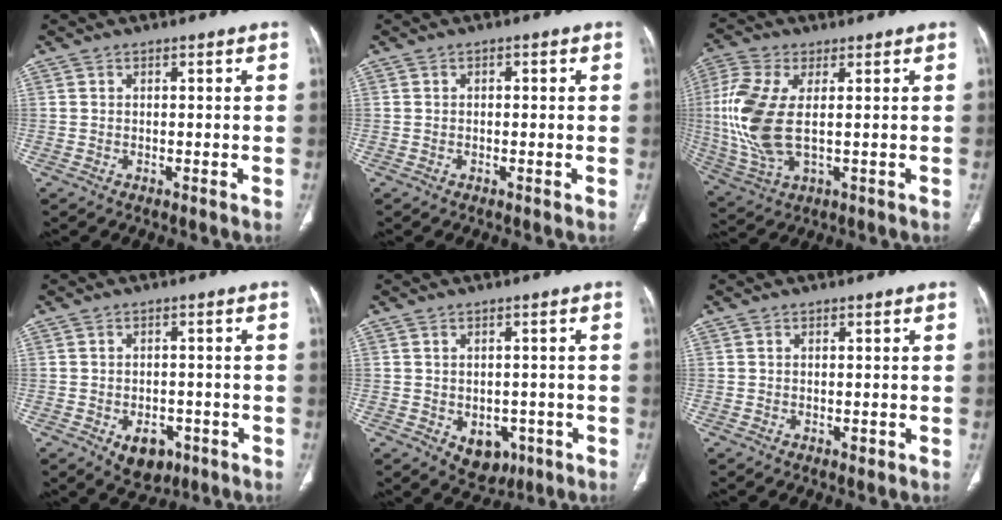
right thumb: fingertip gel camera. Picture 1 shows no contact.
{"total": 0.6, "force": [0.1, 0.4, 0.4], "torque": [-0.001, 0.002, -0.001]}
{"total": 13.5, "force": [0.9, 6.4, 11.9], "torque": [-0.292, -0.003, 0.022]}
{"total": 6.0, "force": [-2.7, 4.1, 3.5], "torque": [-0.033, 0.011, -0.028]}
{"total": 6.1, "force": [-2.1, 4.5, 3.5], "torque": [-0.023, 0.009, -0.013]}
{"total": 0.6, "force": [-0.2, 0.4, 0.5], "torque": [-0.005, -0.001, -0.002]}